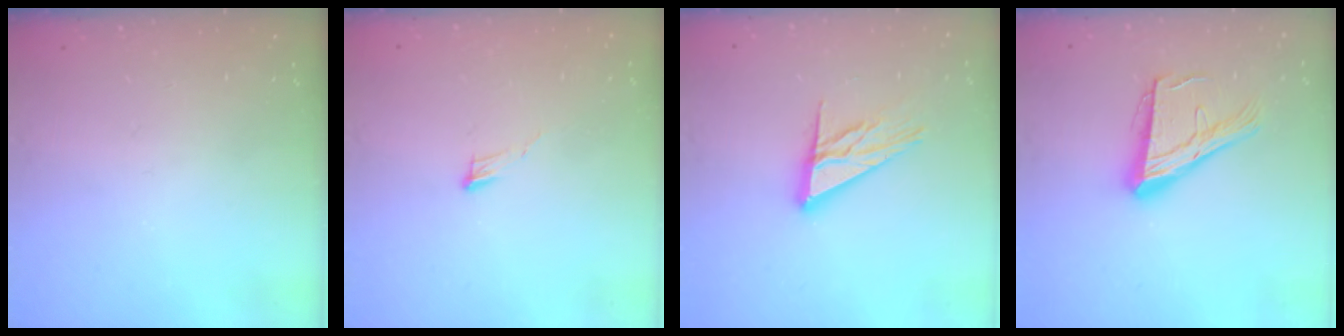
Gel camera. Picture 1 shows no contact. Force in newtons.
{"total": 3.4, "press": 3.4, "slide": 0.2}
{"total": 12.3, "press": 12.3, "slide": 1.2}
{"total": 16.9, "press": 16.8, "slide": 1.8}